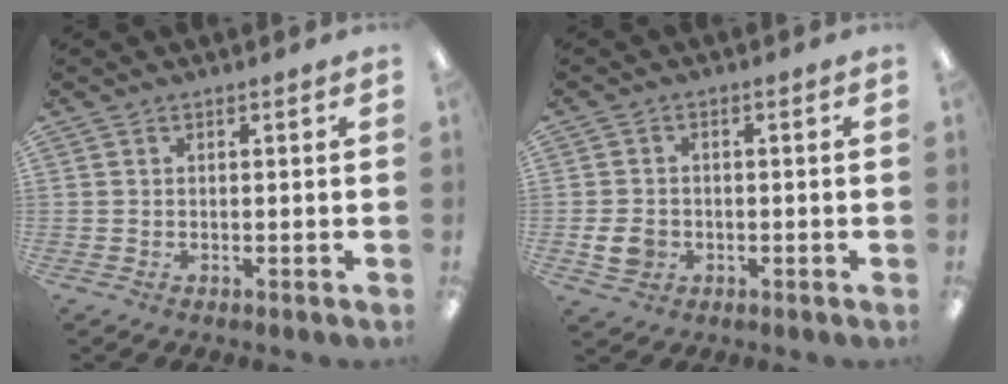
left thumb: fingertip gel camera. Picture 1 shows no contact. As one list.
[{"total": 4.7, "force": [-1.3, 3.8, 2.4], "torque": [-0.045, 0.001, -0.023]}]